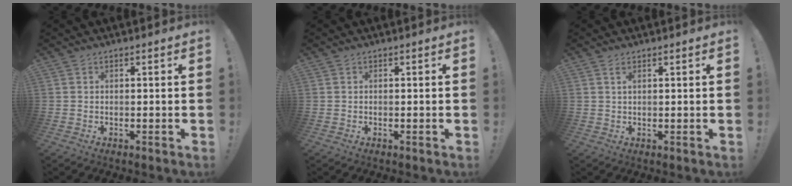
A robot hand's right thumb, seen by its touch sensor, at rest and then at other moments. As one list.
[{"total": 0.0}, {"total": 1.5, "force": [0.8, 0.4, 1.2], "torque": [-0.023, 0.001, 0.013]}]